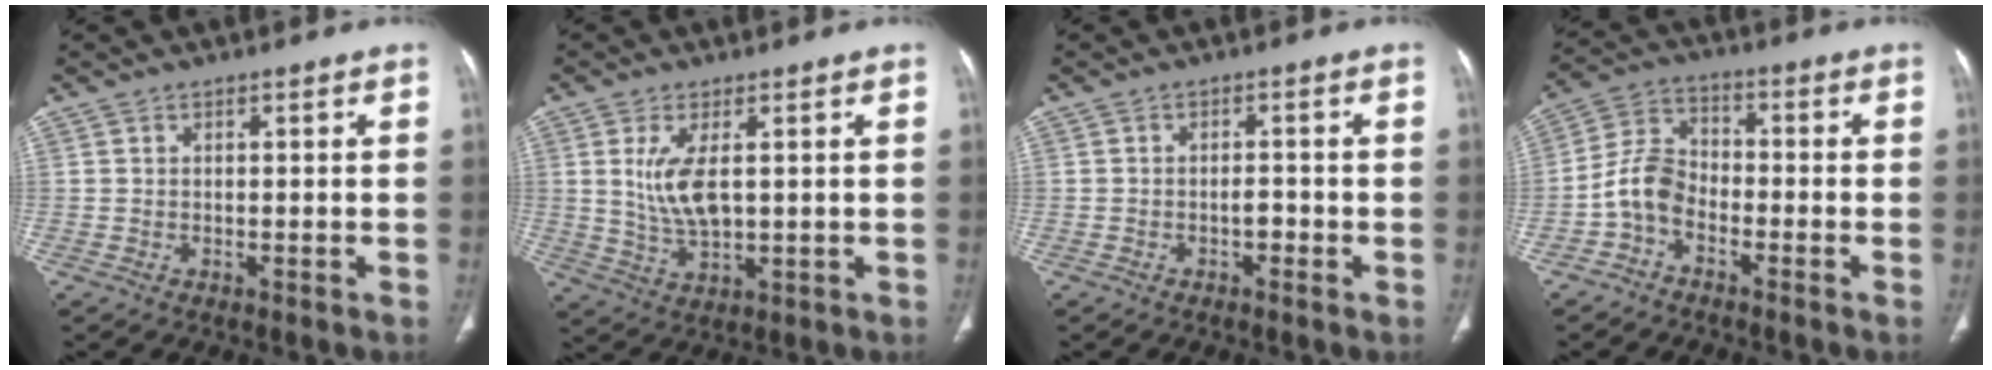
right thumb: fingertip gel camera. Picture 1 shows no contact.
{"total": 7.4, "force": [1.4, 3.3, 6.5], "torque": [-0.133, -0.013, 0.038]}
{"total": 1.8, "force": [-0.9, 1.0, 1.3], "torque": [-0.011, 0.007, -0.016]}
{"total": 6.9, "force": [-3.1, 4.5, 4.3], "torque": [-0.079, 0.031, -0.075]}